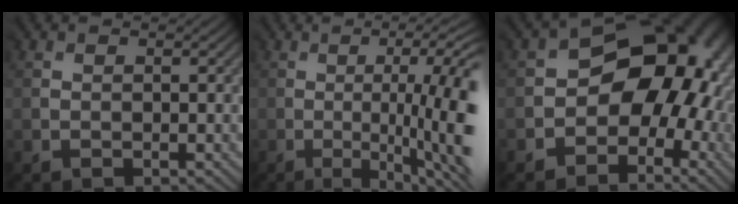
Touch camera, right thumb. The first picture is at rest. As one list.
[{"total": 11.9, "force": [-1.9, 2.5, 11.5], "torque": [-0.140, 0.009, -0.013]}, {"total": 12.7, "force": [-1.6, 9.2, 8.7], "torque": [-0.078, -0.003, -0.028]}]